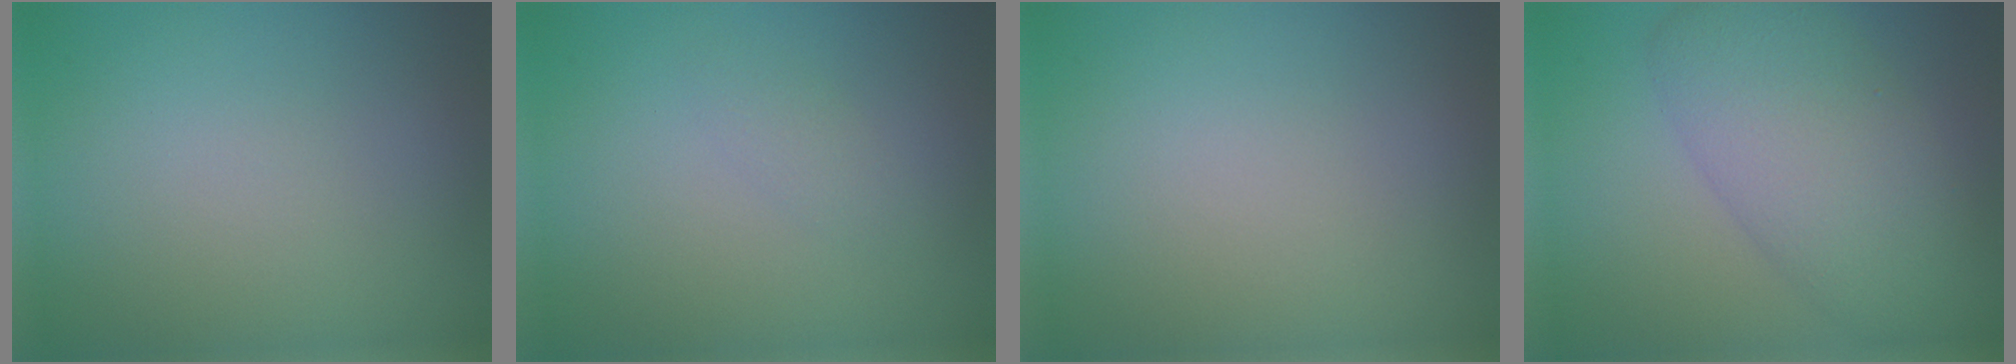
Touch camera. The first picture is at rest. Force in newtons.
{"total": 1.0, "press": 1.0, "slide": 0.0}
{"total": 0.0}
{"total": 7.4, "press": 7.3, "slide": 0.3}